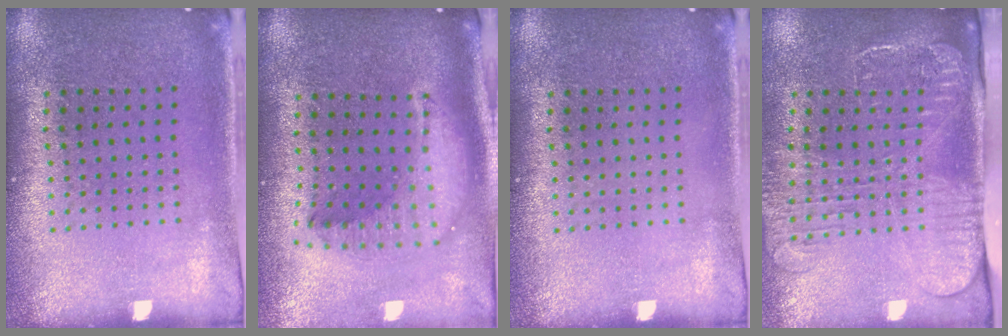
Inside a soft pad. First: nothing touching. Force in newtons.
{"total": 1.8, "press": 1.4, "slide": 1.0}
{"total": 0.0}
{"total": 2.6, "press": 2.0, "slide": 1.7}